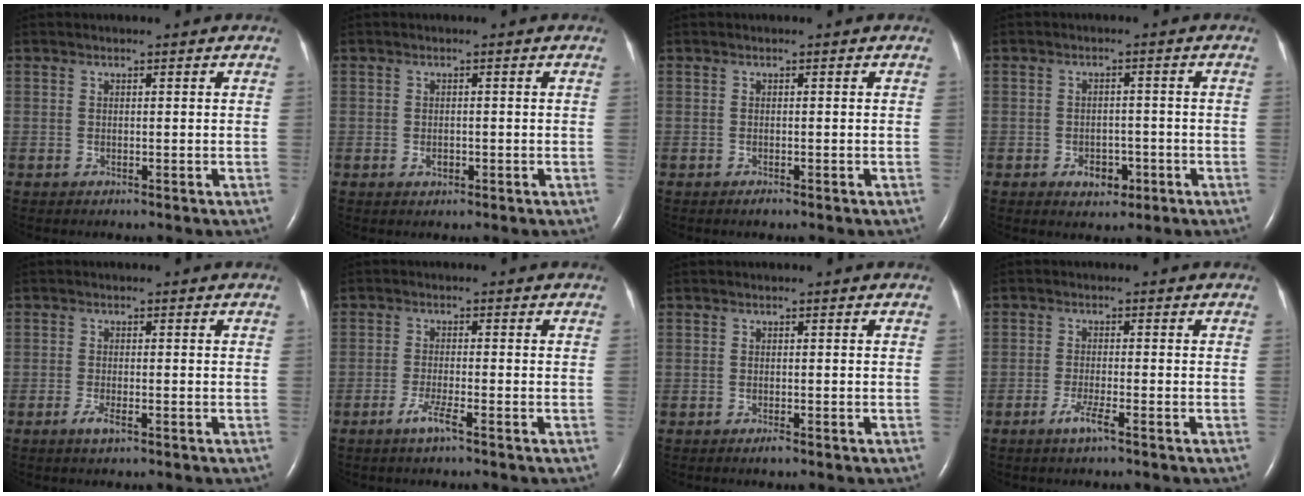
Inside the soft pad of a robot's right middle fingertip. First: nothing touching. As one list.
[{"total": 1.2, "force": [-0.5, 0.8, 0.8], "torque": [-0.016, 0.000, -0.005]}, {"total": 0.5, "force": [-0.4, 0.1, 0.3], "torque": [-0.006, -0.001, -0.006]}, {"total": 3.5, "force": [-1.6, 2.4, 2.1], "torque": [-0.023, 0.005, -0.016]}, {"total": 1.9, "force": [-1.1, 0.4, 1.5], "torque": [-0.033, -0.003, -0.021]}, {"total": 2.9, "force": [-1.8, -0.2, 2.2], "torque": [-0.050, -0.006, -0.039]}, {"total": 0.7, "force": [-0.5, 0.0, 0.5], "torque": [-0.011, -0.002, -0.007]}, {"total": 2.8, "force": [-1.7, -0.1, 2.2], "torque": [-0.048, -0.006, -0.036]}]